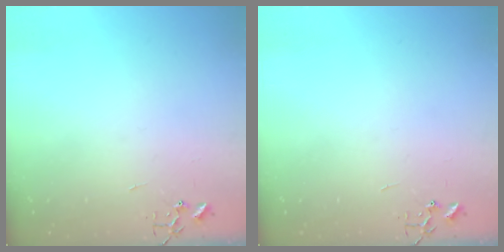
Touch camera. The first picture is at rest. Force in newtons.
{"total": 0.0}